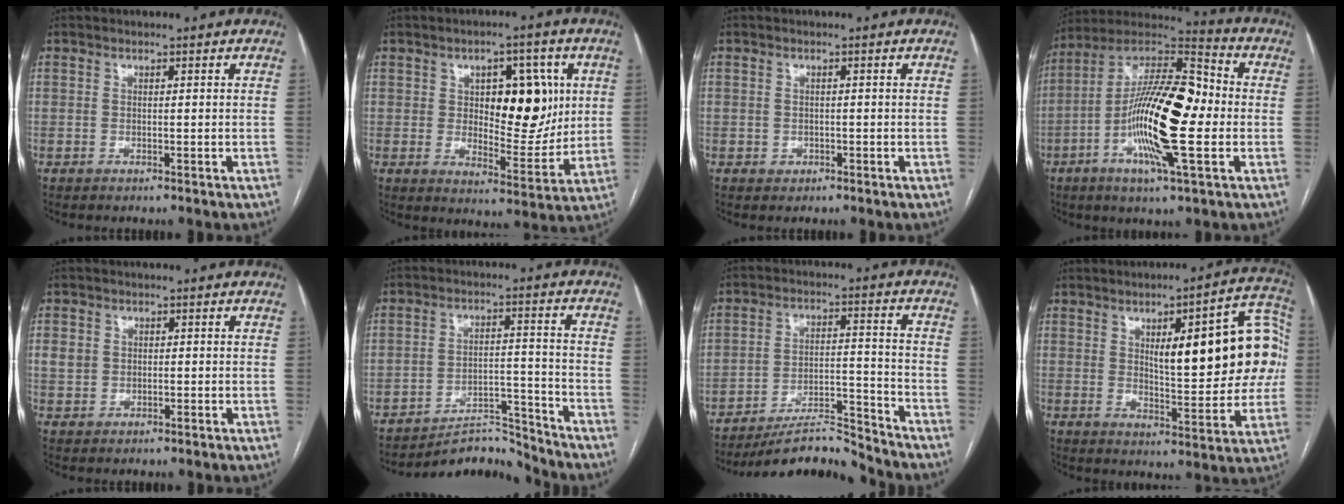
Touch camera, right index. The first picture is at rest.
{"total": 11.7, "force": [2.8, 5.4, 10.0], "torque": [-0.130, 0.012, 0.050]}
{"total": 1.2, "force": [-0.5, 1.1, 0.2], "torque": [0.000, 0.004, -0.005]}
{"total": 19.7, "force": [-2.6, 3.9, 19.1], "torque": [-0.348, 0.015, -0.052]}
{"total": 3.0, "force": [0.4, 2.7, 1.3], "torque": [-0.025, 0.016, 0.013]}
{"total": 7.3, "force": [-7.2, 0.9, -0.9], "torque": [0.022, 0.039, -0.117]}
{"total": 10.5, "force": [-10.3, 0.6, 2.1], "torque": [-0.029, 0.025, -0.178]}
{"total": 19.0, "force": [3.5, 5.3, 17.9], "torque": [-0.229, 0.030, 0.050]}